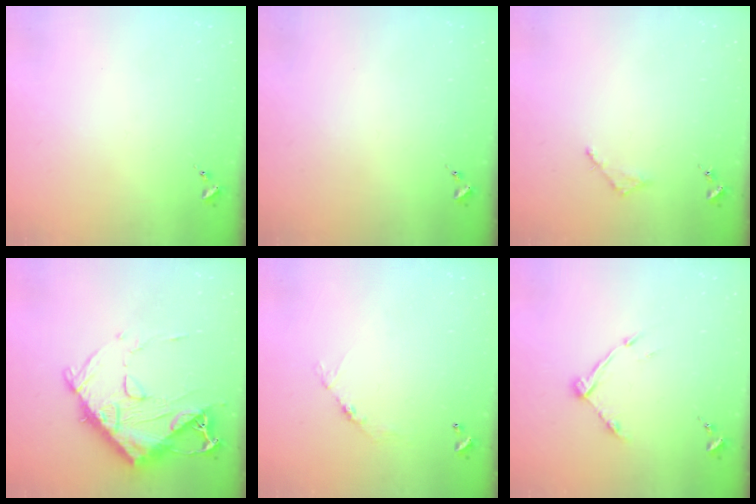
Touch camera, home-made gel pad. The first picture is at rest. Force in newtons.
{"total": 0.0}
{"total": 2.8, "press": 2.7, "slide": 0.3}
{"total": 15.6, "press": 15.6, "slide": 1.1}
{"total": 6.7, "press": 6.7, "slide": 0.5}
{"total": 8.7, "press": 8.7, "slide": 0.5}